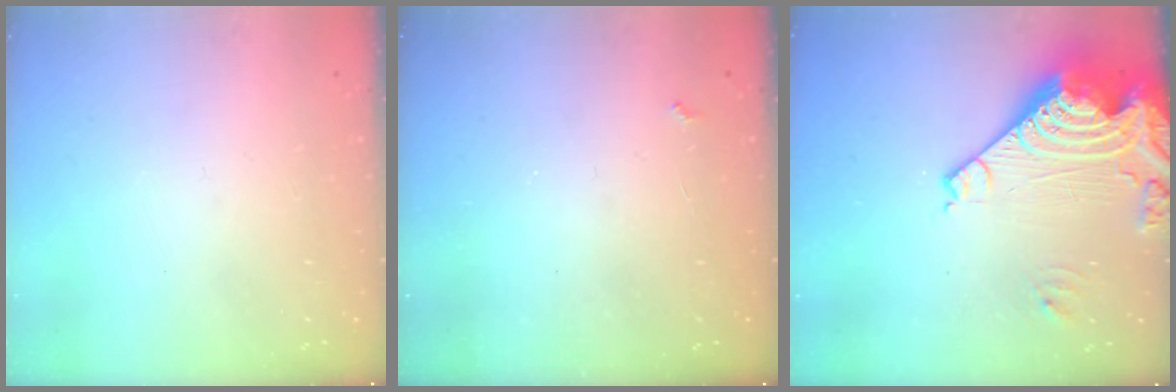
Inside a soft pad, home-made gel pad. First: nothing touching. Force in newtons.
{"total": 2.6, "press": 2.6, "slide": 0.5}
{"total": 18.3, "press": 18.2, "slide": 2.2}